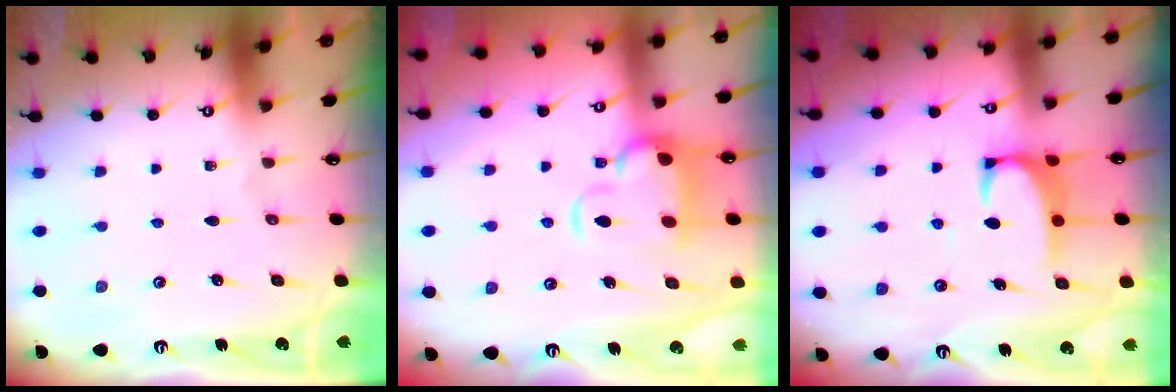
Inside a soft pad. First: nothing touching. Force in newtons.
{"total": 5.7, "press": 5.5, "slide": 1.5}
{"total": 3.0, "press": 2.9, "slide": 0.8}